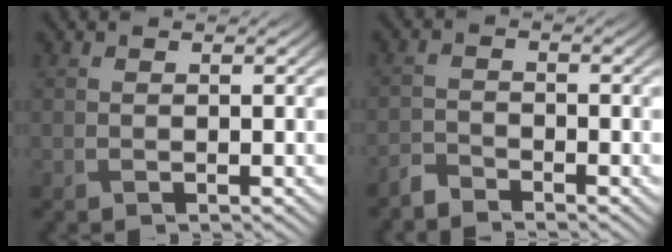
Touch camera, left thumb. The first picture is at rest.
{"total": 2.3, "force": [-2.2, 0.4, 0.4], "torque": [-0.011, -0.004, -0.056]}